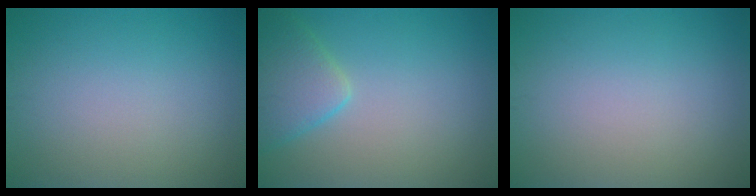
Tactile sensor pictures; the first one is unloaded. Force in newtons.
{"total": 3.7, "press": 3.7, "slide": 0.3}
{"total": 0.0}